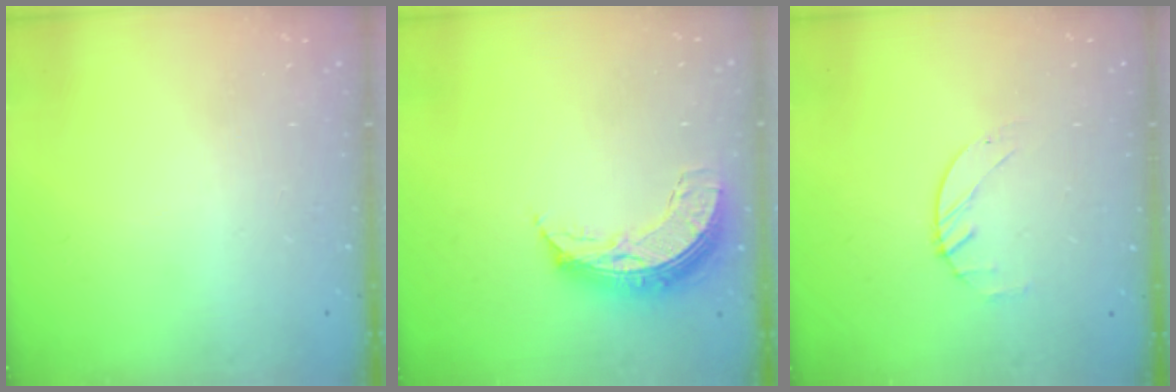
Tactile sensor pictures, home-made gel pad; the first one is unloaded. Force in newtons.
{"total": 8.6, "press": 8.6, "slide": 0.7}
{"total": 1.4, "press": 1.3, "slide": 0.2}